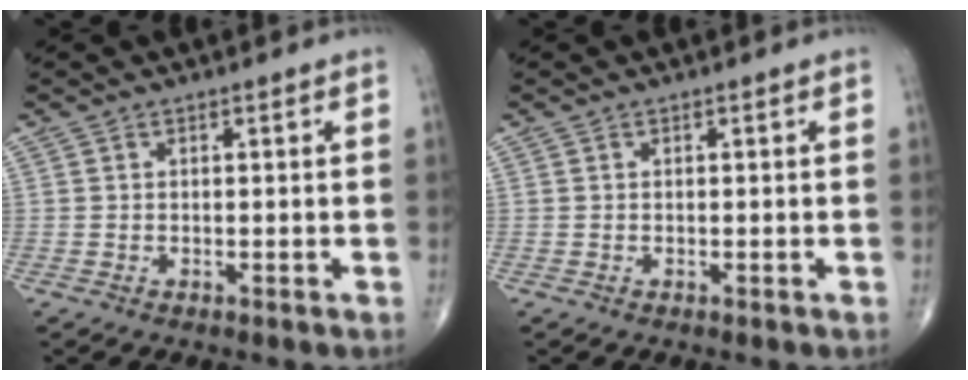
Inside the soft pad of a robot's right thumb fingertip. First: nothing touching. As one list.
[{"total": 0.0}]